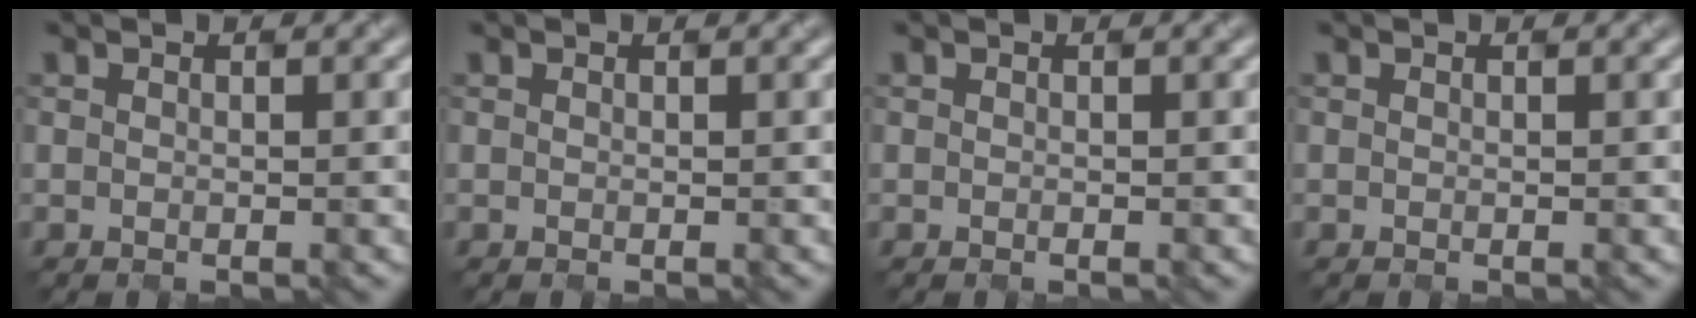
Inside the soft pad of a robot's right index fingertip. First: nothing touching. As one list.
[{"total": 0.0}, {"total": 0.0}, {"total": 0.0}]